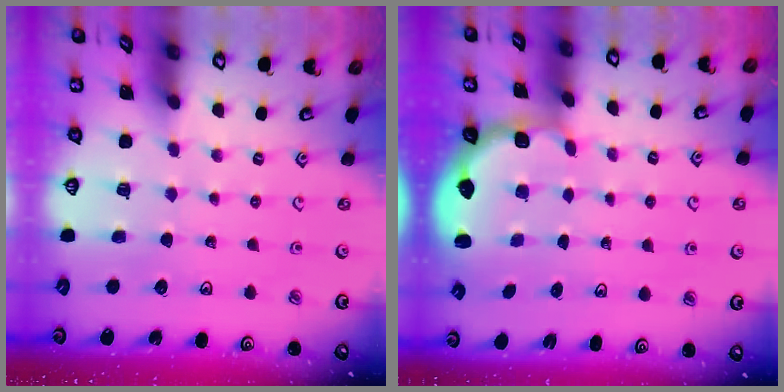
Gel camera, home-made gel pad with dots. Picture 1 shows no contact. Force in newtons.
{"total": 2.8, "press": 2.1, "slide": 1.8}